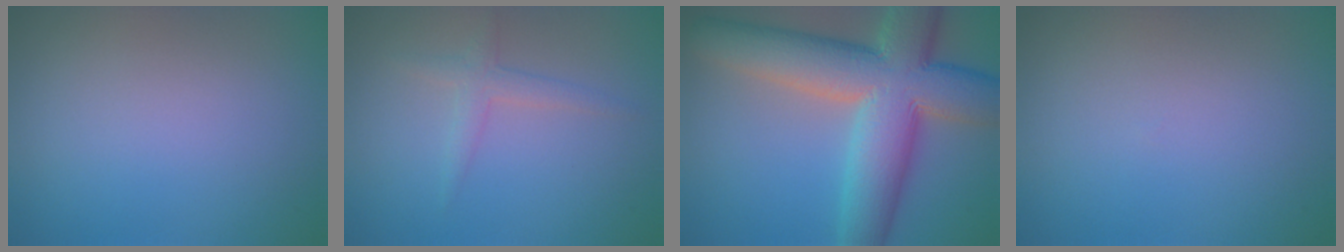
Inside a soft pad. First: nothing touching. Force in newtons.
{"total": 2.3, "press": 2.3, "slide": 0.1}
{"total": 12.5, "press": 12.5, "slide": 0.7}
{"total": 0.0}